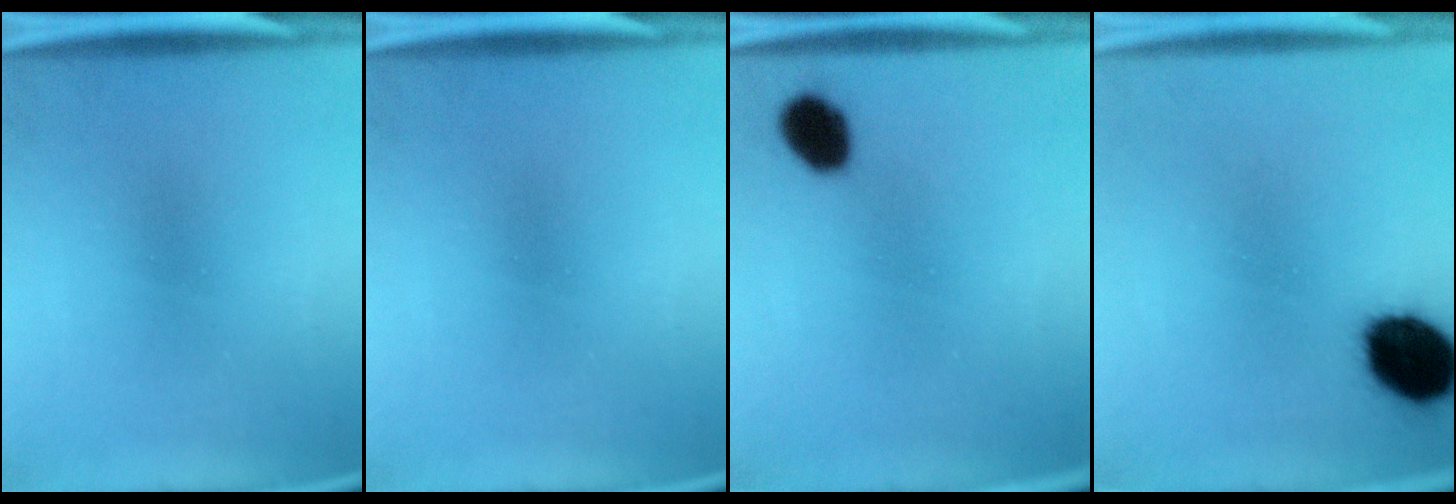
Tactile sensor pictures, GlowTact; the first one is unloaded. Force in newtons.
{"total": 0.0}
{"total": 6.1}
{"total": 14.5}